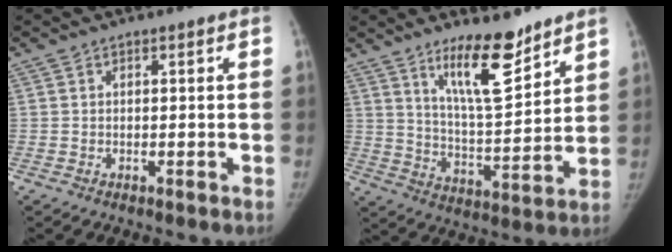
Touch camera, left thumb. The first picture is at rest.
{"total": 13.1, "force": [9.3, 3.4, 8.5], "torque": [-0.119, -0.079, 0.166]}